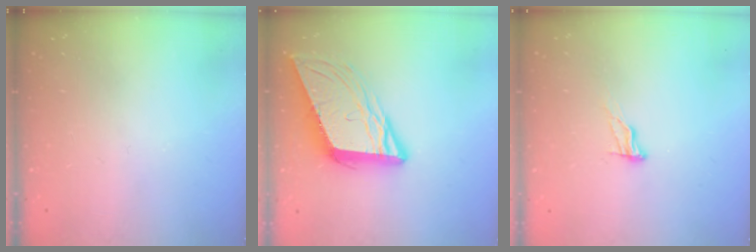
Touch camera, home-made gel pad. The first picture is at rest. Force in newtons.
{"total": 11.6, "press": 11.2, "slide": 2.9}
{"total": 5.8, "press": 5.8, "slide": 0.5}